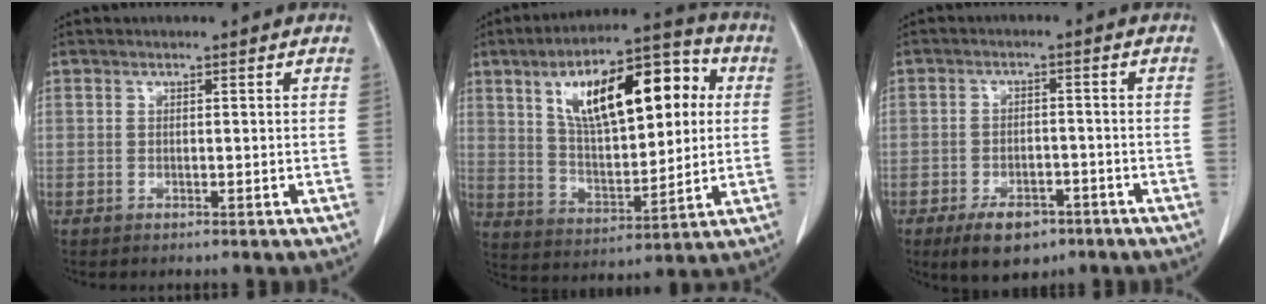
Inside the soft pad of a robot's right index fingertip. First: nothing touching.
{"total": 19.0, "force": [5.9, 7.4, 16.5], "torque": [-0.263, 0.035, 0.096]}
{"total": 6.6, "force": [-4.1, 3.7, 3.6], "torque": [-0.060, 0.000, -0.060]}